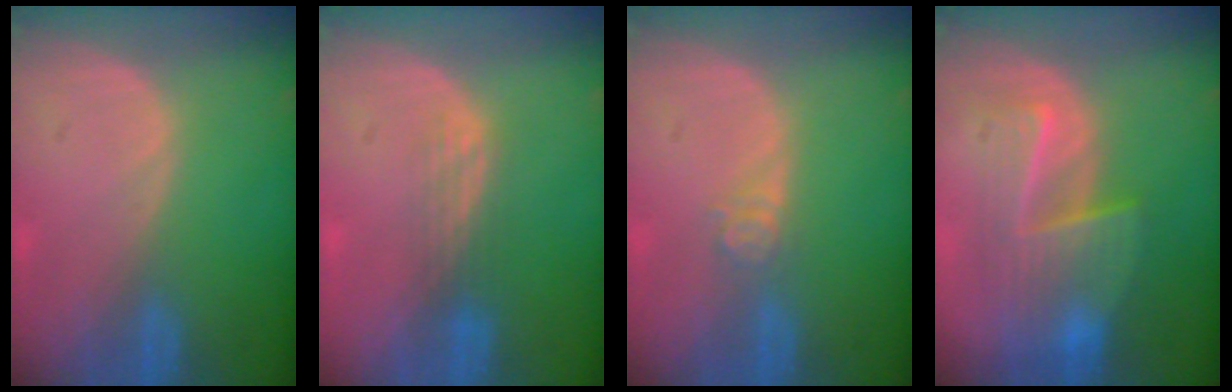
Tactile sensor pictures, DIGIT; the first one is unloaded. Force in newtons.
{"total": 2.9, "press": 2.5, "slide": 1.5}
{"total": 2.7, "press": 2.2, "slide": 1.5}
{"total": 7.3, "press": 7.3, "slide": 0.8}